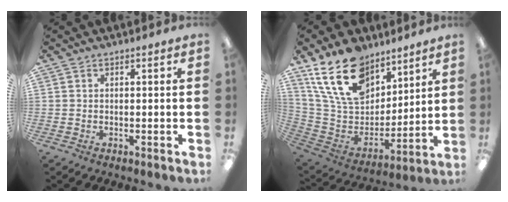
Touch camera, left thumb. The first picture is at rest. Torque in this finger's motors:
{"motor_torque": [2.92, 1.95, 1.54, -1.23, 0.59]}